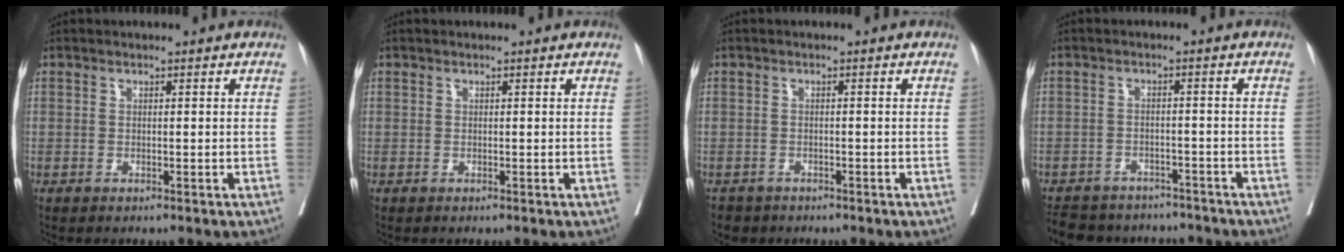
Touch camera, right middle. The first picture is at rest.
{"total": 0.0}
{"total": 3.0, "force": [-2.5, 1.7, 0.3], "torque": [-0.011, -0.001, -0.039]}
{"total": 14.2, "force": [-12.5, 5.4, 4.0], "torque": [-0.098, 0.006, -0.161]}